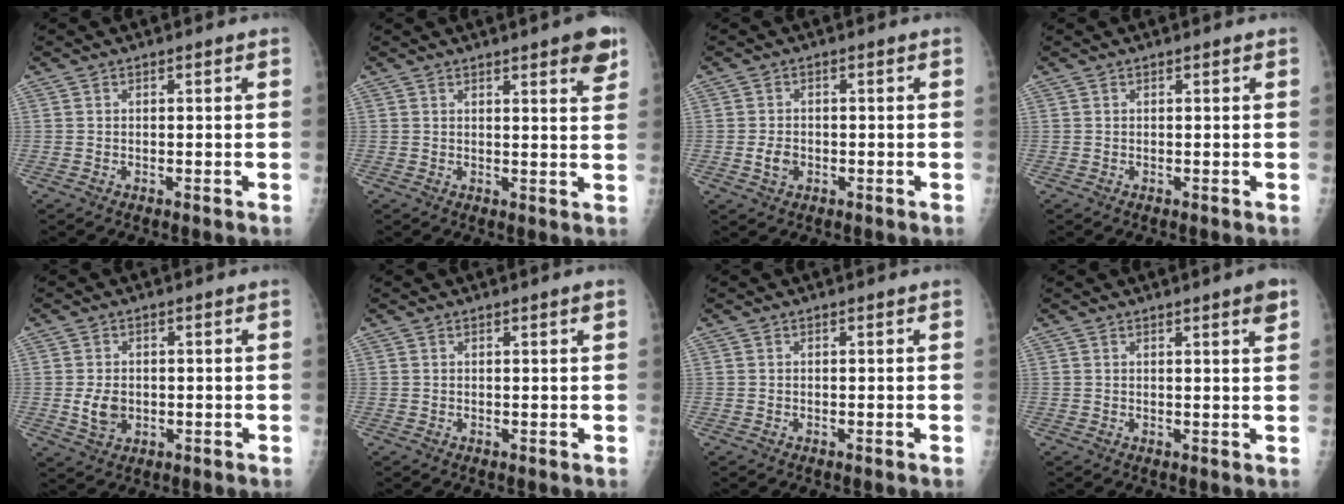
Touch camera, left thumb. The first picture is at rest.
{"total": 6.1, "force": [3.5, 1.2, 4.8], "torque": [-0.051, -0.016, 0.041]}
{"total": 2.7, "force": [-1.0, 2.1, 1.4], "torque": [-0.022, 0.004, -0.015]}
{"total": 0.0}
{"total": 4.3, "force": [-0.6, 3.3, 2.7], "torque": [-0.040, -0.005, -0.003]}
{"total": 1.0, "force": [0.5, 0.0, 0.8], "torque": [-0.013, -0.001, 0.007]}
{"total": 0.0}
{"total": 3.1, "force": [1.8, 0.3, 2.5], "torque": [-0.031, -0.009, 0.022]}